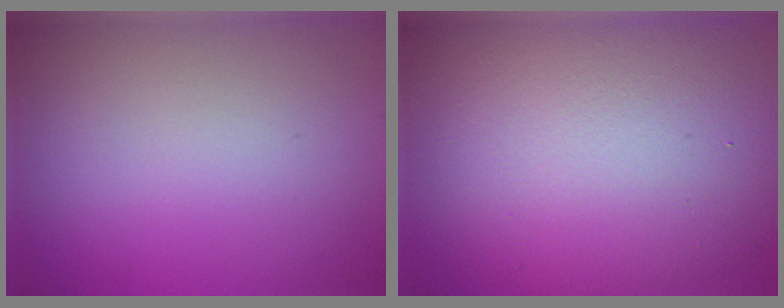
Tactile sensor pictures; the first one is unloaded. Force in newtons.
{"total": 12.5, "press": 12.5, "slide": 0.7}